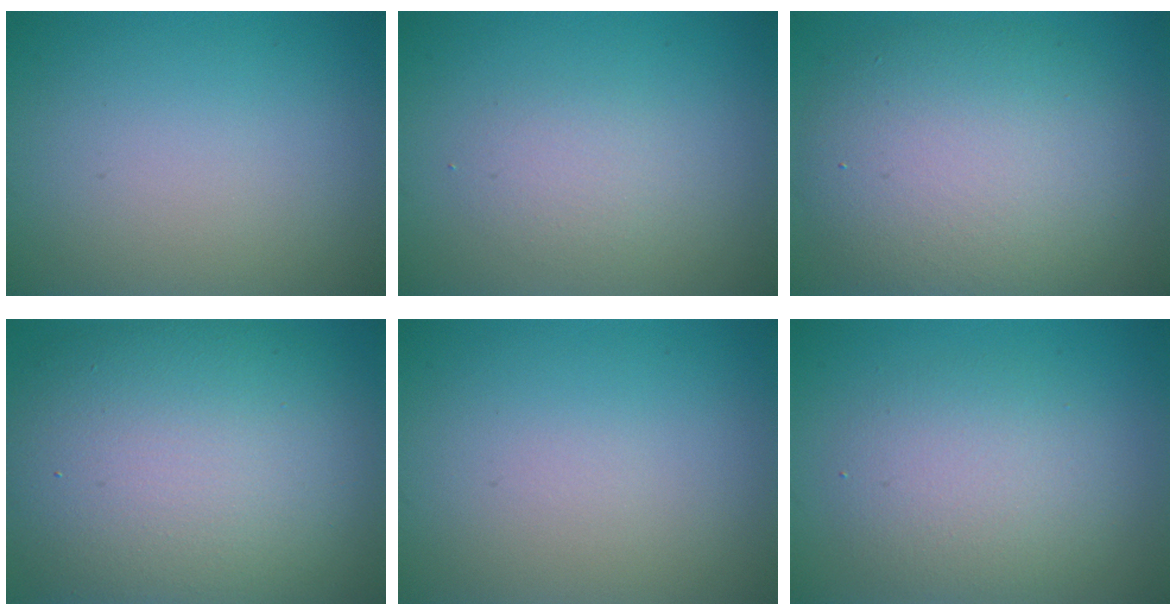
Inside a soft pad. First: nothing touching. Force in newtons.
{"total": 1.7, "press": 1.7, "slide": 0.1}
{"total": 8.9, "press": 8.9, "slide": 0.5}
{"total": 13.9, "press": 13.9, "slide": 0.3}
{"total": 0.0}
{"total": 4.2, "press": 4.2, "slide": 0.1}